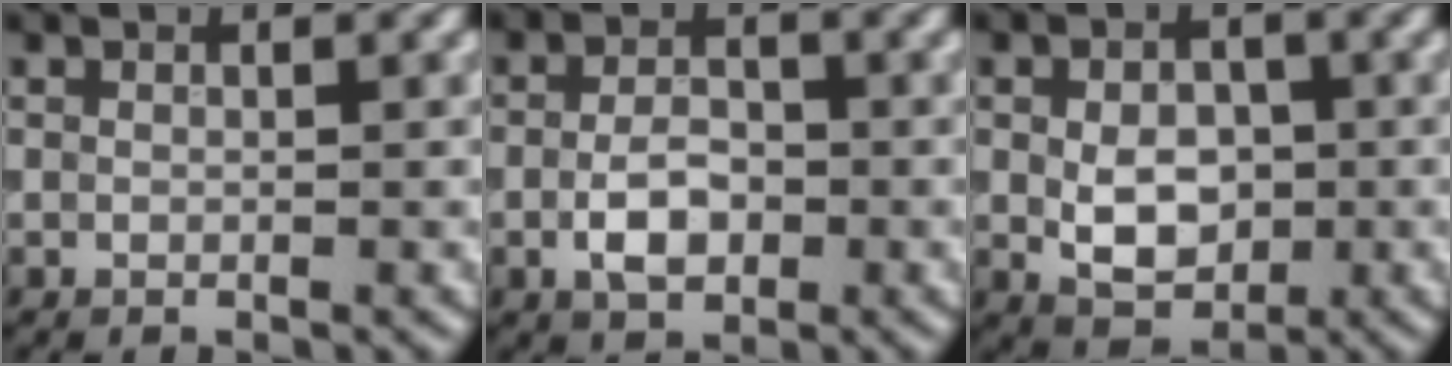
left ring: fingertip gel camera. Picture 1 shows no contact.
{"total": 3.5, "force": [-0.9, 2.1, 2.7], "torque": [-0.048, 0.002, -0.019]}
{"total": 4.7, "force": [-0.4, 3.3, 3.4], "torque": [-0.058, -0.005, -0.005]}